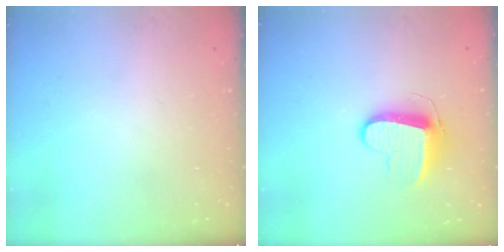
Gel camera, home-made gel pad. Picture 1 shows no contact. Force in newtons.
{"total": 9.8, "press": 9.8, "slide": 0.4}